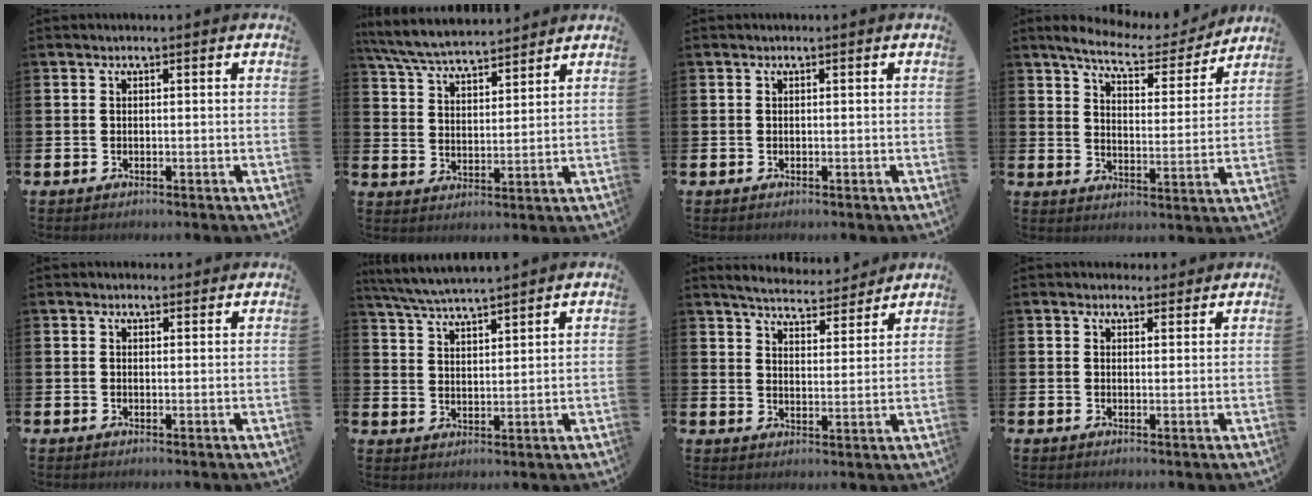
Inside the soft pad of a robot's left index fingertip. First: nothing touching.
{"total": 6.5, "force": [6.3, 0.8, 1.3], "torque": [-0.055, -0.031, 0.114]}
{"total": 0.0}
{"total": 6.9, "force": [6.3, 1.3, 2.4], "torque": [-0.064, -0.045, 0.104]}
{"total": 1.0, "force": [1.0, 0.4, 0.0], "torque": [0.008, 0.001, 0.016]}
{"total": 5.3, "force": [5.2, 0.0, 1.0], "torque": [-0.042, -0.027, 0.094]}
{"total": 5.2, "force": [5.1, 0.6, 0.7], "torque": [-0.030, -0.036, 0.089]}
{"total": 2.0, "force": [1.8, 0.7, -0.2], "torque": [0.009, -0.007, 0.033]}